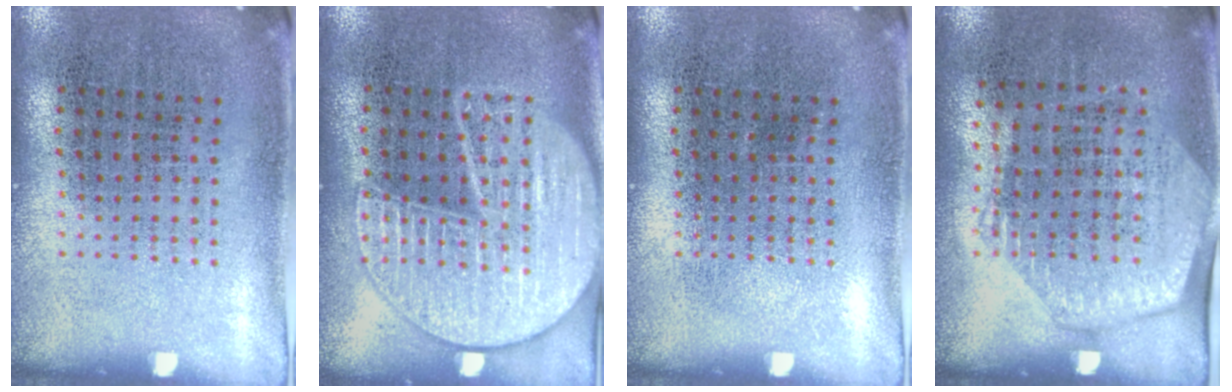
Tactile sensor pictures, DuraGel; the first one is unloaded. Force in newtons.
{"total": 2.5, "press": 2.5, "slide": 0.2}
{"total": 0.0}
{"total": 1.4, "press": 1.3, "slide": 0.6}